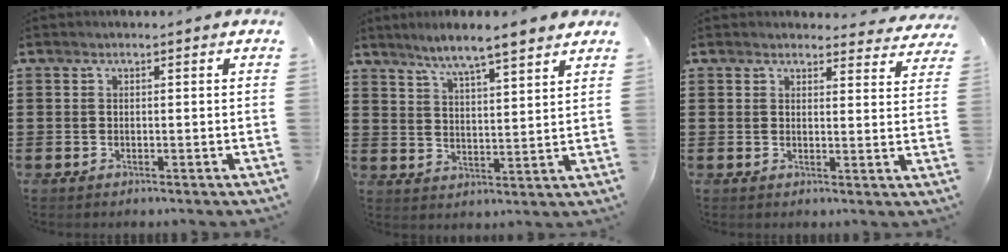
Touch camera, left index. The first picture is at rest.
{"total": 5.6, "force": [5.1, -0.4, 2.1], "torque": [-0.062, -0.025, 0.087]}
{"total": 3.0, "force": [2.9, 0.6, 0.5], "torque": [-0.004, -0.018, 0.050]}